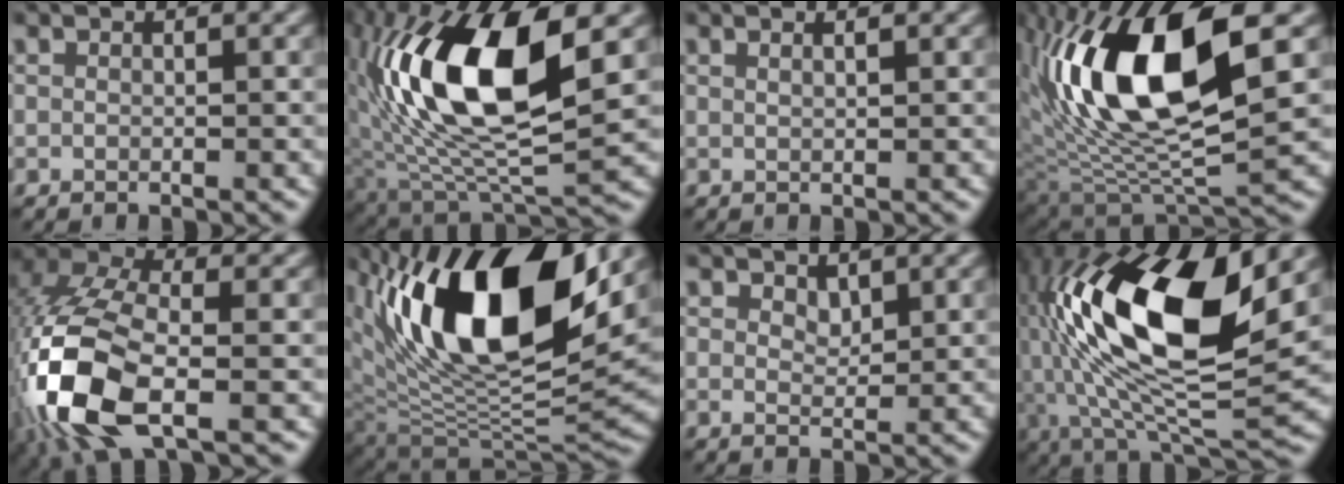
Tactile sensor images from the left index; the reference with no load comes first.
{"total": 14.7, "force": [2.9, 6.0, 13.1], "torque": [-0.251, 0.005, 0.048]}
{"total": 1.2, "force": [0.8, 0.3, 0.9], "torque": [-0.004, -0.001, 0.003]}
{"total": 13.5, "force": [3.3, 4.9, 12.1], "torque": [-0.229, 0.000, 0.061]}
{"total": 12.5, "force": [-4.3, 6.1, 10.0], "torque": [-0.242, -0.012, -0.085]}
{"total": 15.5, "force": [6.1, 6.5, 12.7], "torque": [-0.221, -0.003, 0.106]}
{"total": 1.2, "force": [0.9, 0.5, 0.6], "torque": [-0.014, -0.002, 0.018]}
{"total": 17.2, "force": [3.9, 6.8, 15.3], "torque": [-0.299, 0.007, 0.062]}